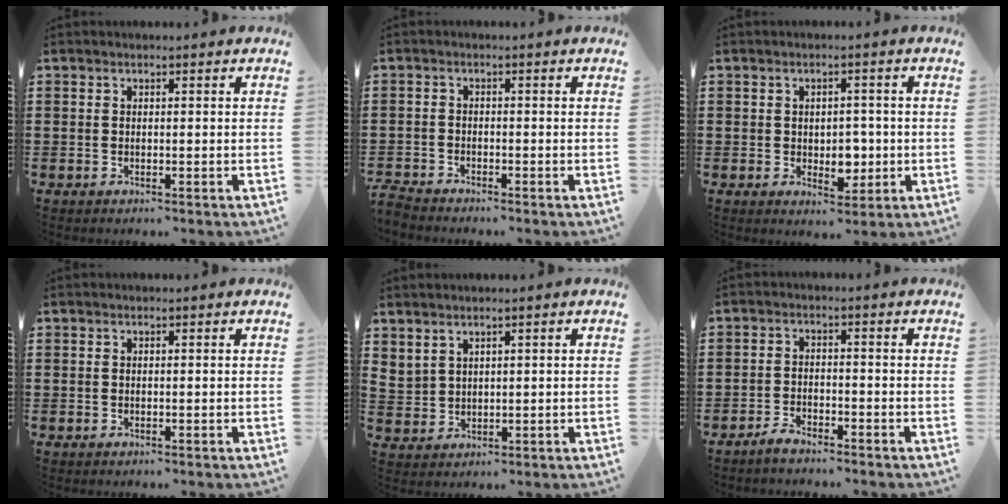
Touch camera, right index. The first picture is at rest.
{"total": 2.0, "force": [-1.9, 0.2, -0.1], "torque": [-0.004, 0.002, -0.042]}
{"total": 3.8, "force": [-0.5, 2.8, 2.5], "torque": [-0.037, -0.001, -0.013]}
{"total": 0.0}
{"total": 2.2, "force": [1.9, 1.0, 0.2], "torque": [-0.011, 0.003, 0.038]}
{"total": 2.3, "force": [-2.2, 0.4, 0.3], "torque": [-0.012, 0.006, -0.045]}